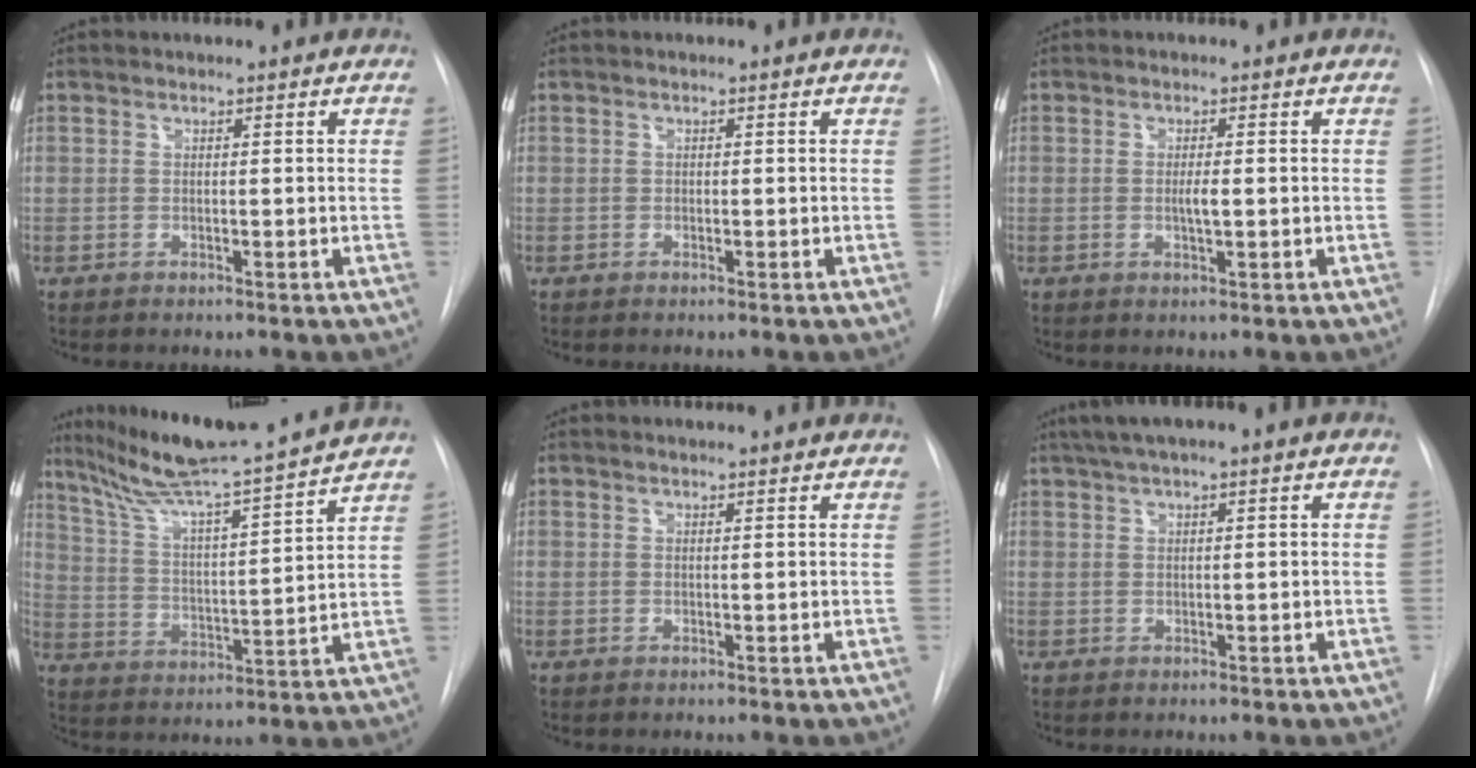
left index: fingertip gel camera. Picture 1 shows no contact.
{"total": 0.0}
{"total": 2.0, "force": [-0.2, 0.4, 2.0], "torque": [-0.038, -0.001, -0.003]}
{"total": 18.8, "force": [16.8, -0.9, 8.3], "torque": [-0.144, -0.009, 0.263]}
{"total": 3.8, "force": [3.7, 0.4, 0.9], "torque": [-0.015, 0.018, 0.040]}
{"total": 4.7, "force": [3.2, 0.0, 3.4], "torque": [-0.065, 0.029, 0.058]}